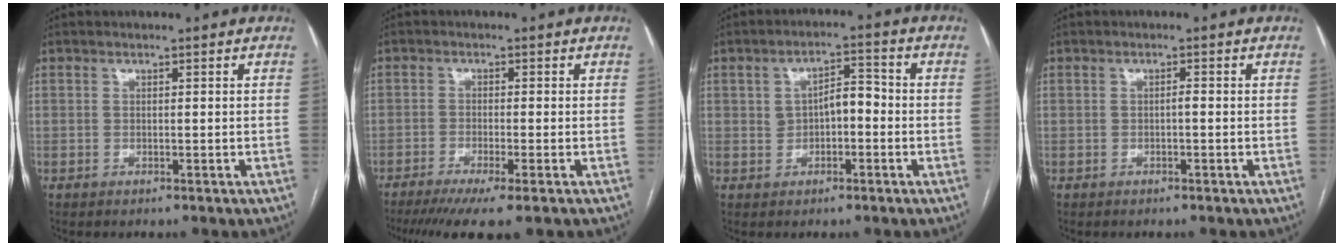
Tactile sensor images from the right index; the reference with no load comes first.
{"total": 7.9, "force": [-5.6, 0.4, 5.6], "torque": [-0.085, -0.017, -0.089]}
{"total": 4.9, "force": [-0.2, 2.7, 4.1], "torque": [-0.068, 0.025, 0.000]}
{"total": 0.7, "force": [-0.2, 0.1, 0.7], "torque": [-0.011, 0.002, -0.004]}